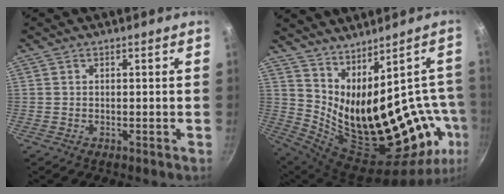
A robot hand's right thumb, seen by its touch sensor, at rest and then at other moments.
{"total": 25.2, "force": [0.7, 12.9, 21.6], "torque": [-0.280, -0.048, 0.058]}